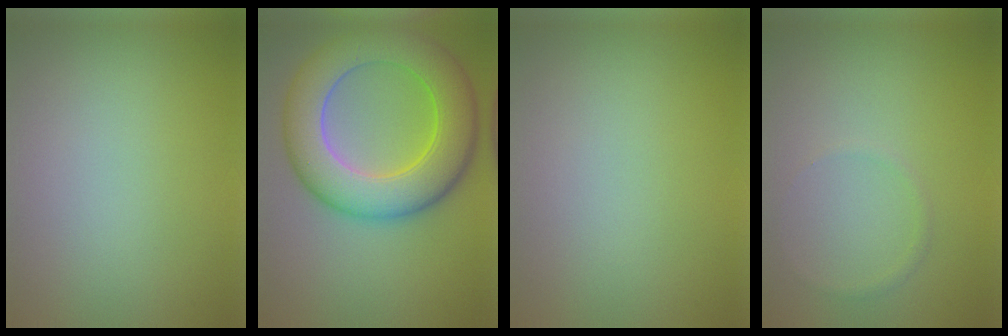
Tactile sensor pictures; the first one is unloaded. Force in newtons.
{"total": 10.0, "press": 10.0, "slide": 0.3}
{"total": 0.0}
{"total": 0.6, "press": 0.6, "slide": 0.1}